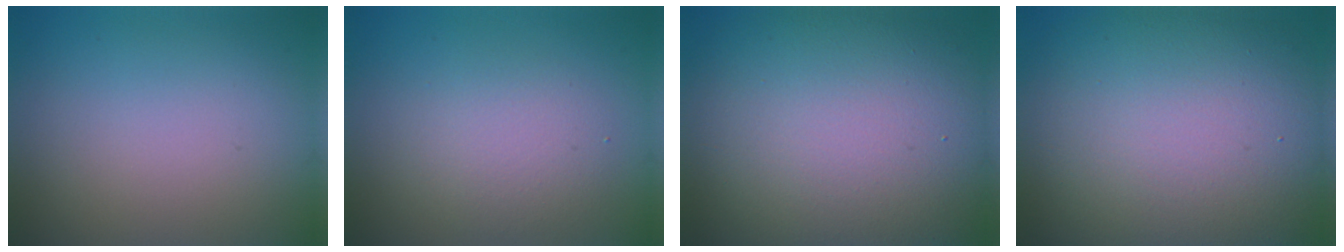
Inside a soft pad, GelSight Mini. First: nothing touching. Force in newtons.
{"total": 2.8, "press": 2.8, "slide": 0.2}
{"total": 15.5, "press": 15.5, "slide": 1.2}
{"total": 15.1, "press": 15.1, "slide": 0.9}